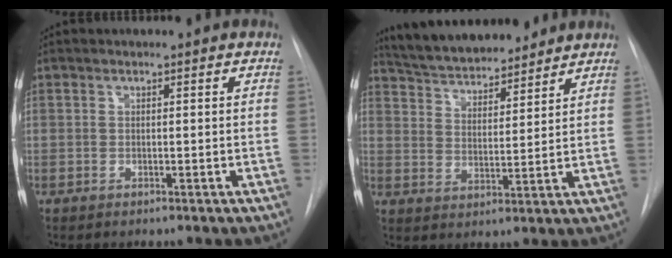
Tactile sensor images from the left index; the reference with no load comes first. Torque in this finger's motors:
{"motor_torque": [0.08, -0.63, 0.19, 0.05]}